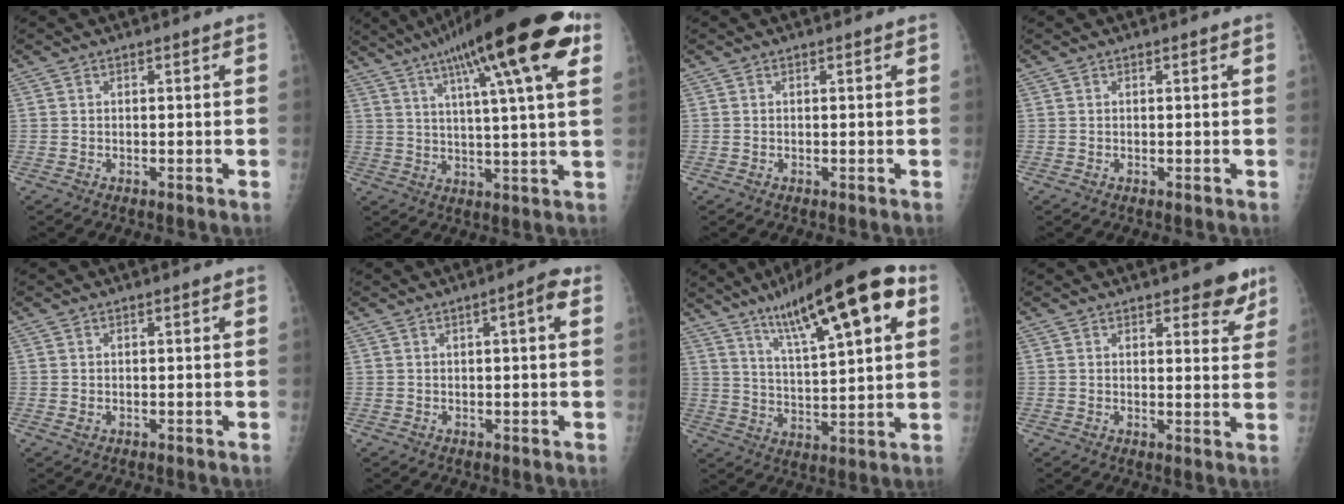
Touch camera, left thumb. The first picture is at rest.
{"total": 22.7, "force": [11.0, 3.9, 19.4], "torque": [-0.295, -0.001, 0.163]}
{"total": 0.0}
{"total": 0.0}
{"total": 0.8, "force": [0.2, 0.5, 0.6], "torque": [-0.009, -0.002, 0.008]}
{"total": 3.5, "force": [1.1, 0.6, 3.3], "torque": [-0.048, 0.007, 0.014]}
{"total": 20.9, "force": [10.2, 5.2, 17.5], "torque": [-0.247, -0.011, 0.161]}
{"total": 5.7, "force": [4.0, 2.2, 3.4], "torque": [-0.014, -0.021, 0.048]}